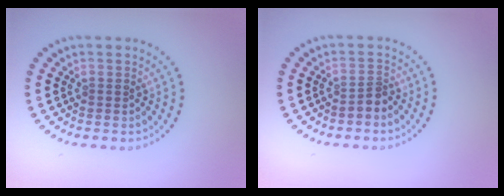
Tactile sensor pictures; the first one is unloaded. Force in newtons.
{"total": 1.5, "press": 1.1, "slide": 1.0}